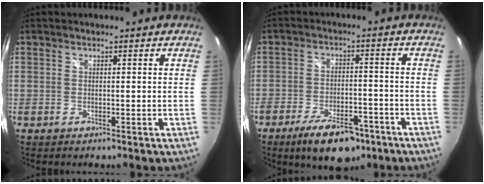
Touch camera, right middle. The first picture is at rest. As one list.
[{"total": 11.7, "force": [-7.9, 4.8, 7.1], "torque": [-0.144, -0.011, -0.120]}]